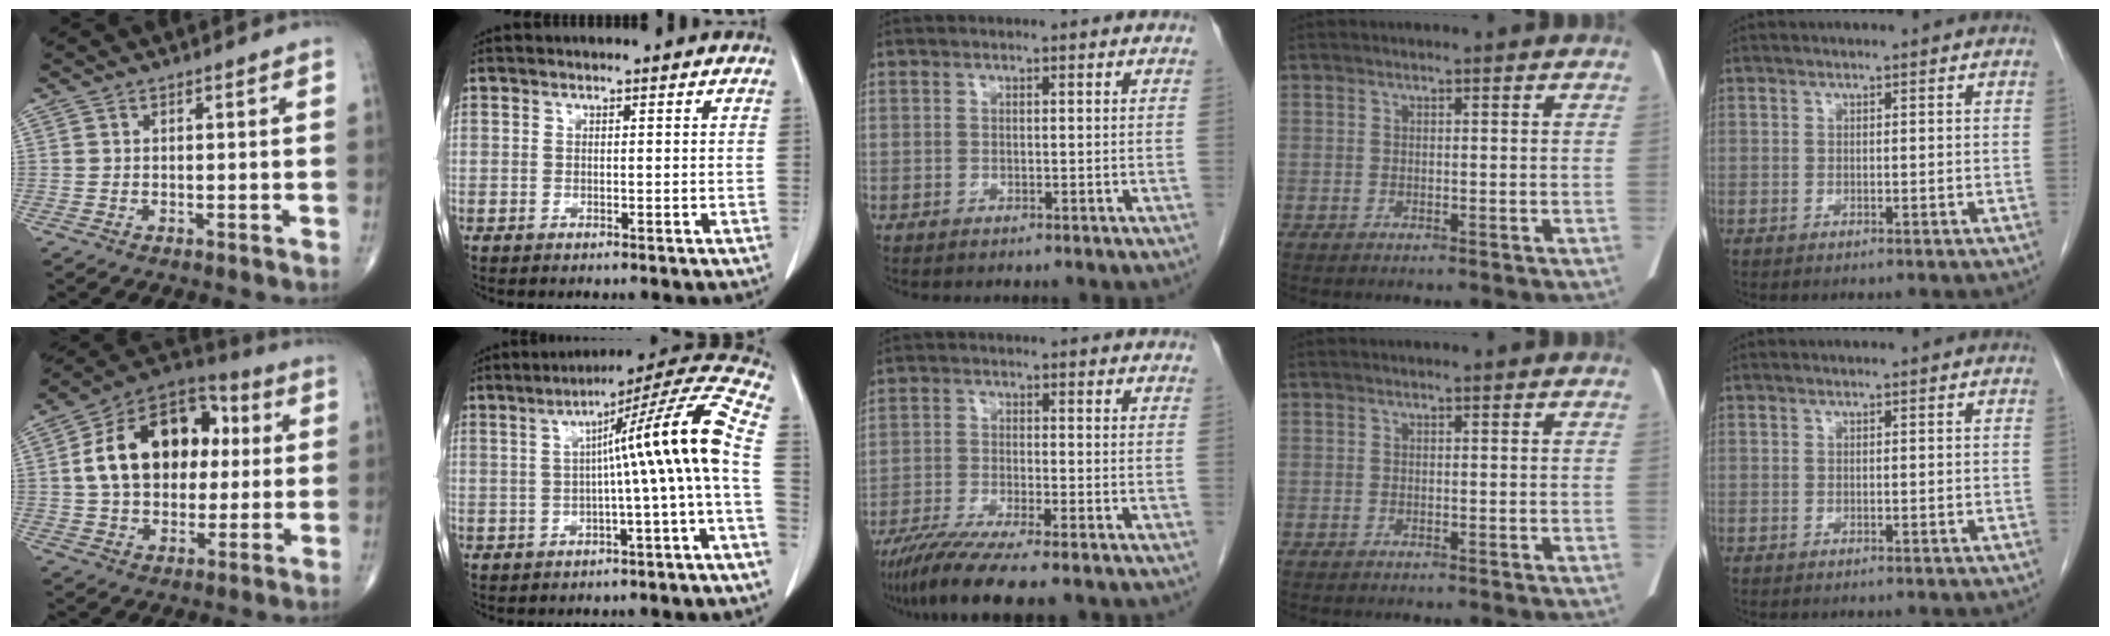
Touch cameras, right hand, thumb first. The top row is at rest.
{"thumb": {"total": 20.6, "force": [3.0, 14.1, 14.7], "torque": [-0.210, 0.023, 0.047]}, "index": {"total": 13.4, "force": [-0.8, -1.6, 13.2], "torque": [-0.173, 0.031, -0.018]}, "middle": {"total": 10.0, "force": [-8.0, 0.1, 6.1], "torque": [-0.093, -0.025, -0.130]}}